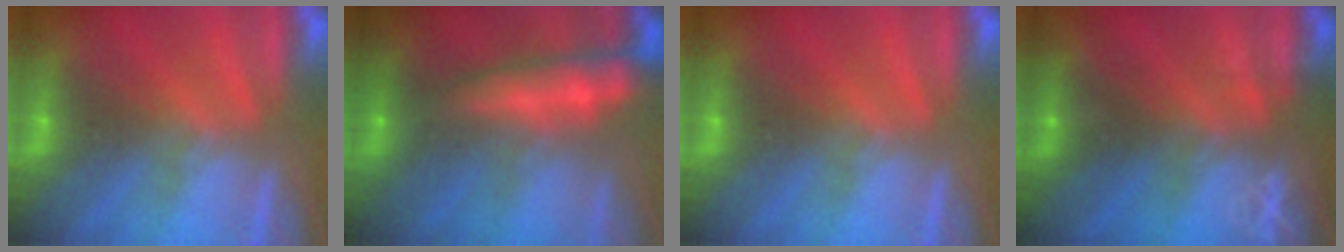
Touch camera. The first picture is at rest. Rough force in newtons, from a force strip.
{"total": 5.8}
{"total": 0.0}
{"total": 3.0}